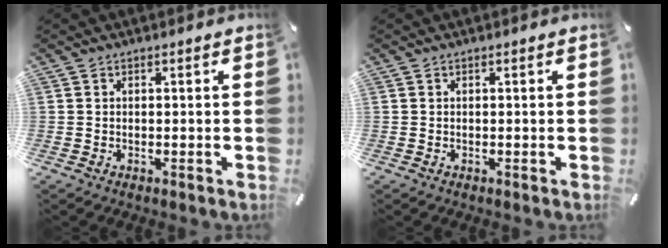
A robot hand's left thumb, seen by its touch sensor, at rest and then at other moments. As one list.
[{"total": 0.0}]